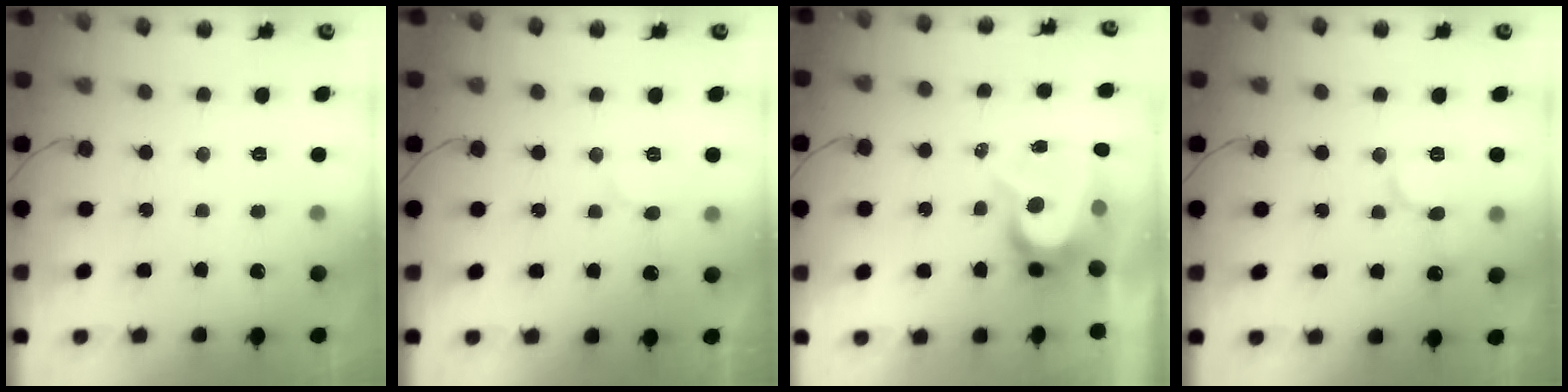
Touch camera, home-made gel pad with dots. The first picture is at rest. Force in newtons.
{"total": 7.5, "press": 7.5, "slide": 0.5}
{"total": 9.4, "press": 9.4, "slide": 0.9}
{"total": 11.0, "press": 10.9, "slide": 1.5}